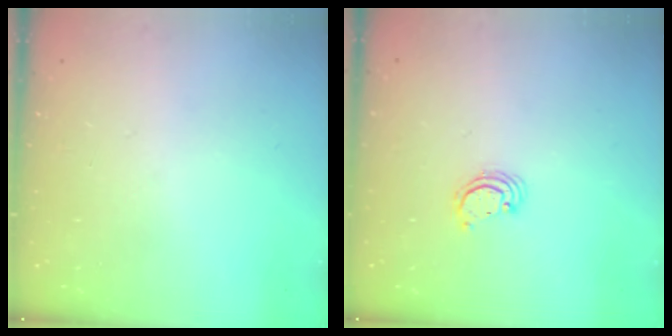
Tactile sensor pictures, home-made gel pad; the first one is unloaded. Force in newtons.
{"total": 2.2, "press": 2.2, "slide": 0.2}